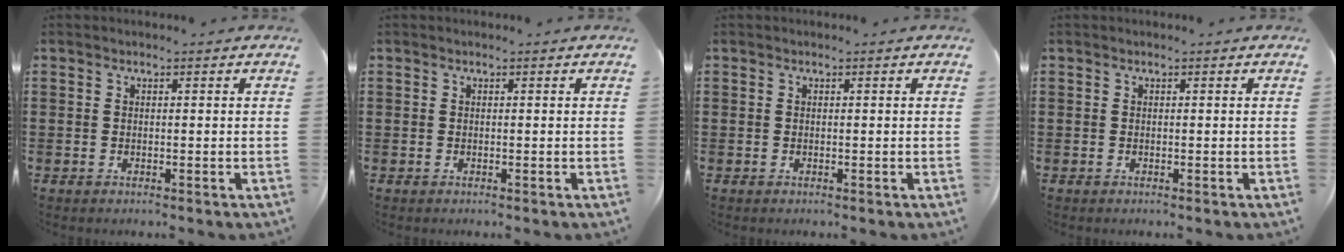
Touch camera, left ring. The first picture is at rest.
{"total": 0.0}
{"total": 0.0}
{"total": 0.0}